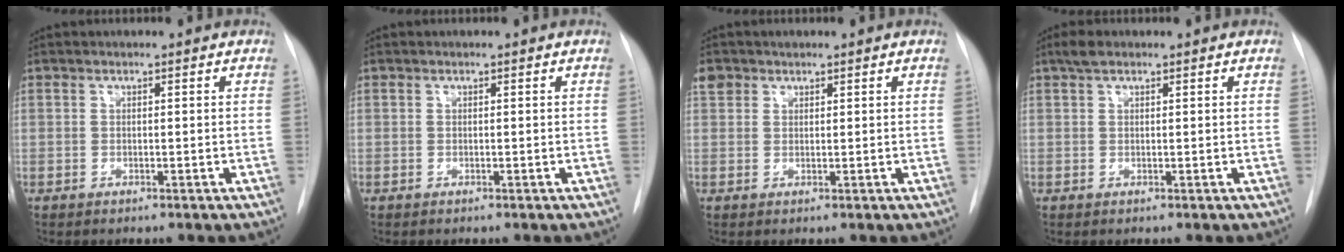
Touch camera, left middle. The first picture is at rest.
{"total": 0.0}
{"total": 2.2, "force": [1.3, 1.7, 0.3], "torque": [0.001, 0.010, 0.022]}
{"total": 1.9, "force": [1.3, 0.8, 1.1], "torque": [-0.022, 0.014, 0.025]}